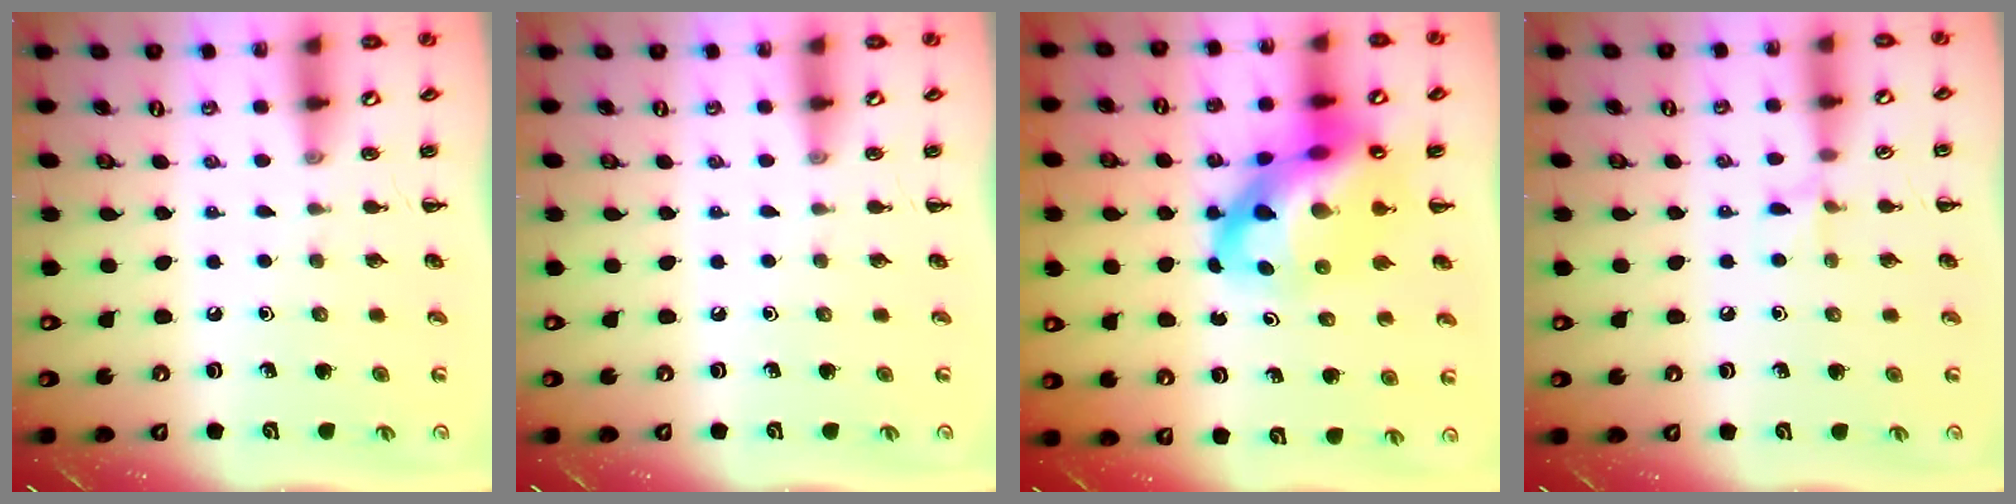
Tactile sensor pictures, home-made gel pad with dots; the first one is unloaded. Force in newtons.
{"total": 0.0}
{"total": 18.7, "press": 18.0, "slide": 4.9}
{"total": 4.4, "press": 4.1, "slide": 1.6}